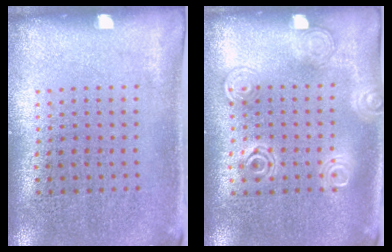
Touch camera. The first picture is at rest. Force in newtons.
{"total": 1.2, "press": 1.2, "slide": 0.1}